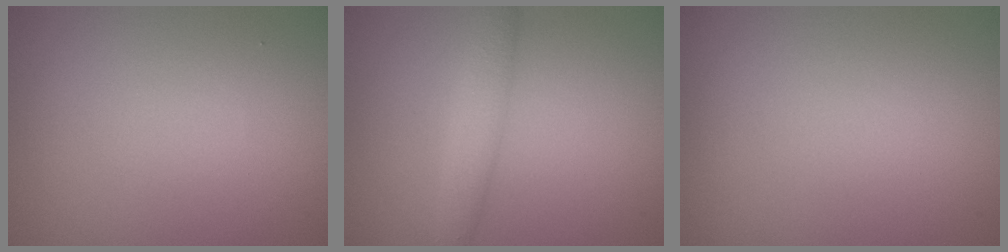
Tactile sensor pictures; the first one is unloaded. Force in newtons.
{"total": 2.6, "press": 2.6, "slide": 0.1}
{"total": 0.0}